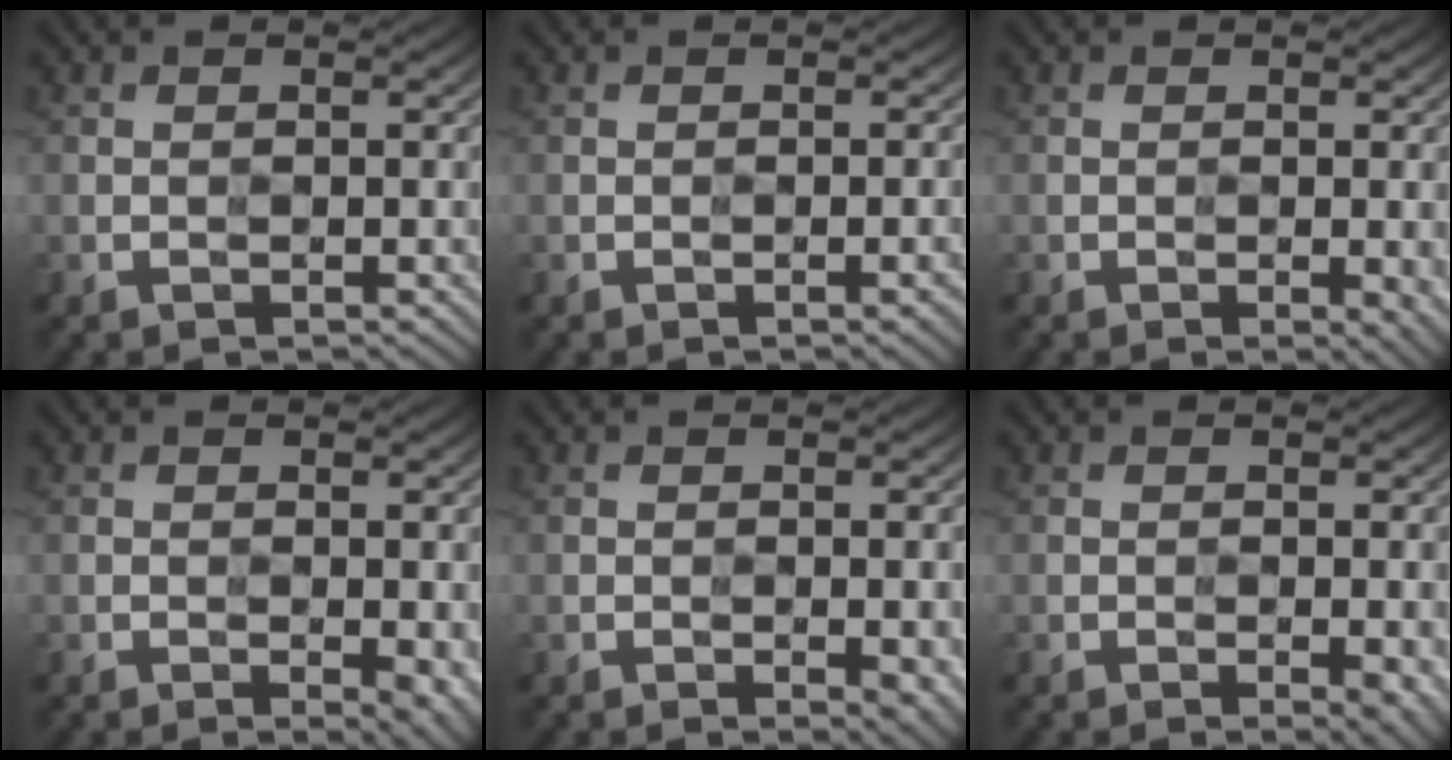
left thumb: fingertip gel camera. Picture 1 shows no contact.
{"total": 1.5, "force": [-0.8, 0.5, 1.2], "torque": [-0.006, -0.001, -0.006]}
{"total": 4.8, "force": [-1.5, 2.0, 4.1], "torque": [-0.041, -0.011, -0.007]}
{"total": 5.3, "force": [-1.9, 2.4, 4.4], "torque": [-0.044, -0.017, -0.005]}
{"total": 5.2, "force": [-1.9, 2.4, 4.2], "torque": [-0.045, -0.015, -0.010]}
{"total": 4.9, "force": [-1.9, 2.0, 4.1], "torque": [-0.040, -0.014, -0.011]}